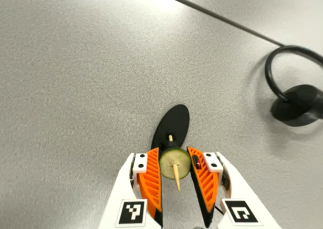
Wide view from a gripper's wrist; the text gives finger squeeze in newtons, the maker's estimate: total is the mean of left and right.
{"total": 10.3, "left": 10.6, "right": 10.0}